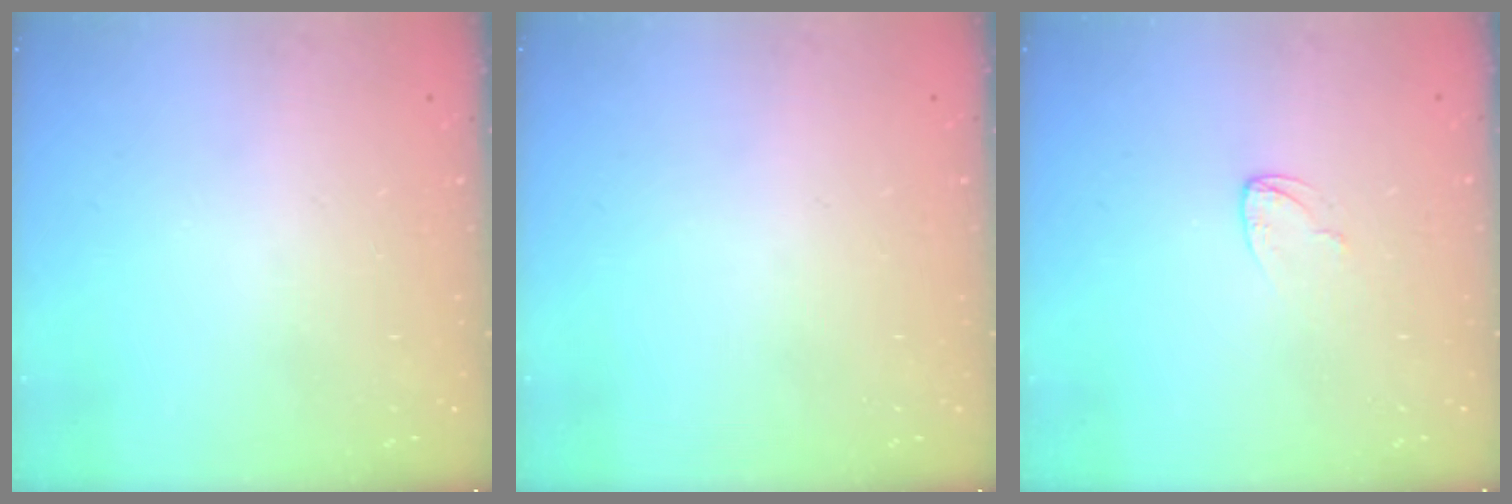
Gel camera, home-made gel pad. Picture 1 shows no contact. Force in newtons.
{"total": 0.0}
{"total": 3.9, "press": 3.9, "slide": 0.4}